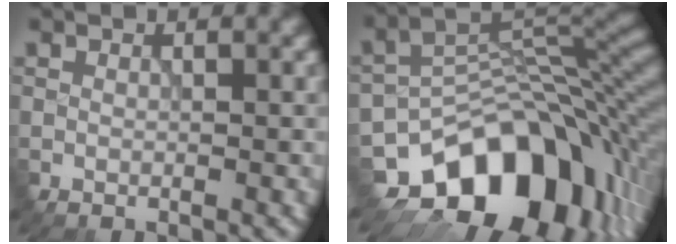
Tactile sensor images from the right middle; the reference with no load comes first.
{"total": 14.4, "force": [-7.6, 9.2, 8.0], "torque": [-0.108, -0.012, -0.124]}